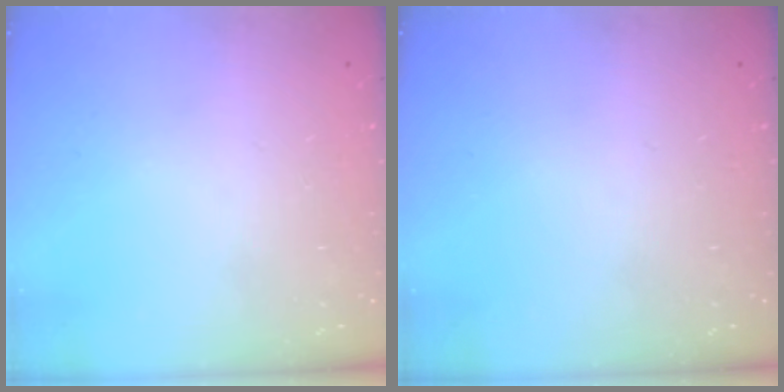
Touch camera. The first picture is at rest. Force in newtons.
{"total": 0.0}